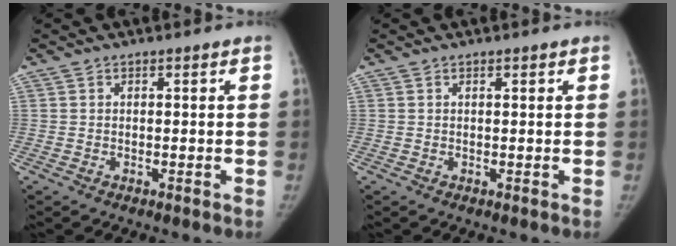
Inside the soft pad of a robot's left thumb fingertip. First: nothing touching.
{"total": 0.7, "force": [0.5, 0.2, 0.5], "torque": [-0.007, -0.002, 0.008]}